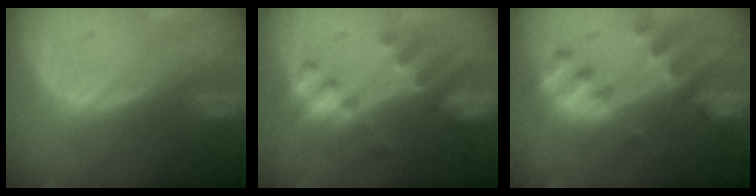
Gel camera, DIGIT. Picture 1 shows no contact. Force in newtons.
{"total": 7.6, "press": 7.1, "slide": 2.8}
{"total": 8.9, "press": 8.3, "slide": 3.5}